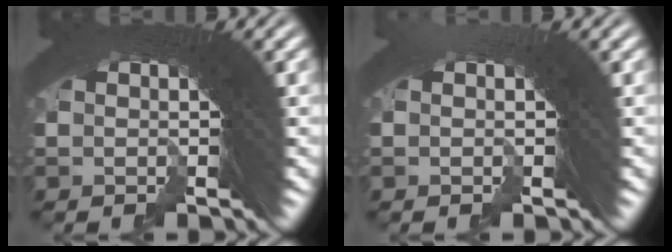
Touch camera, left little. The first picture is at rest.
{"total": 0.0}